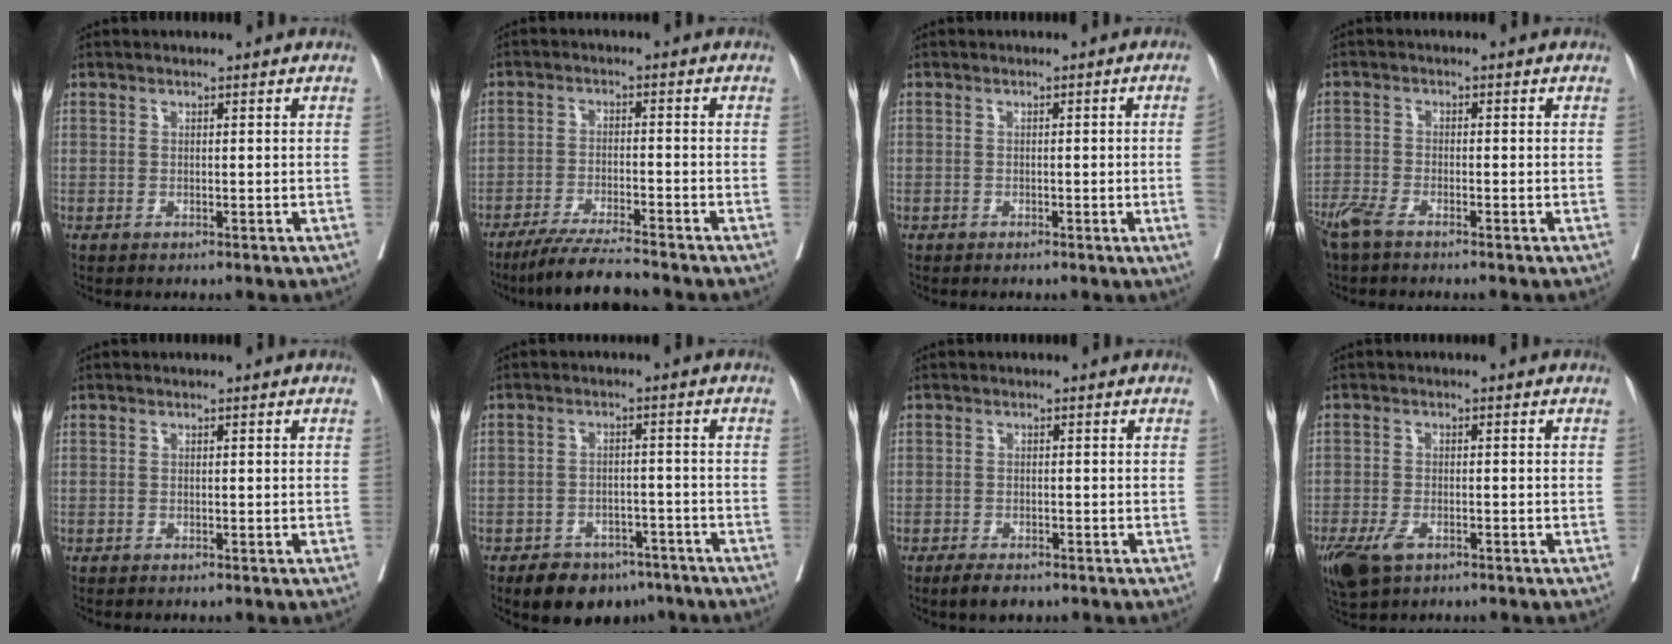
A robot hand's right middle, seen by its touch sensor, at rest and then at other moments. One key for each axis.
{"total": 7.8, "fx": -7.0, "fy": -0.9, "fz": 3.5, "tx": -0.054, "ty": -0.027, "tz": -0.121}
{"total": 3.1, "fx": -0.6, "fy": -1.2, "fz": 2.8, "tx": -0.038, "ty": -0.005, "tz": -0.007}
{"total": 4.2, "fx": -3.4, "fy": 1.1, "fz": 2.3, "tx": -0.050, "ty": -0.006, "tz": -0.068}
{"total": 0.0}
{"total": 8.8, "fx": -6.7, "fy": 4.8, "fz": 3.1, "tx": -0.039, "ty": 0.006, "tz": -0.095}
{"total": 3.0, "fx": -2.2, "fy": 1.0, "fz": 1.7, "tx": -0.033, "ty": -0.006, "tz": -0.033}
{"total": 6.4, "fx": -3.8, "fy": 3.3, "fz": 4.0, "tx": -0.079, "ty": -0.008, "tz": -0.064}